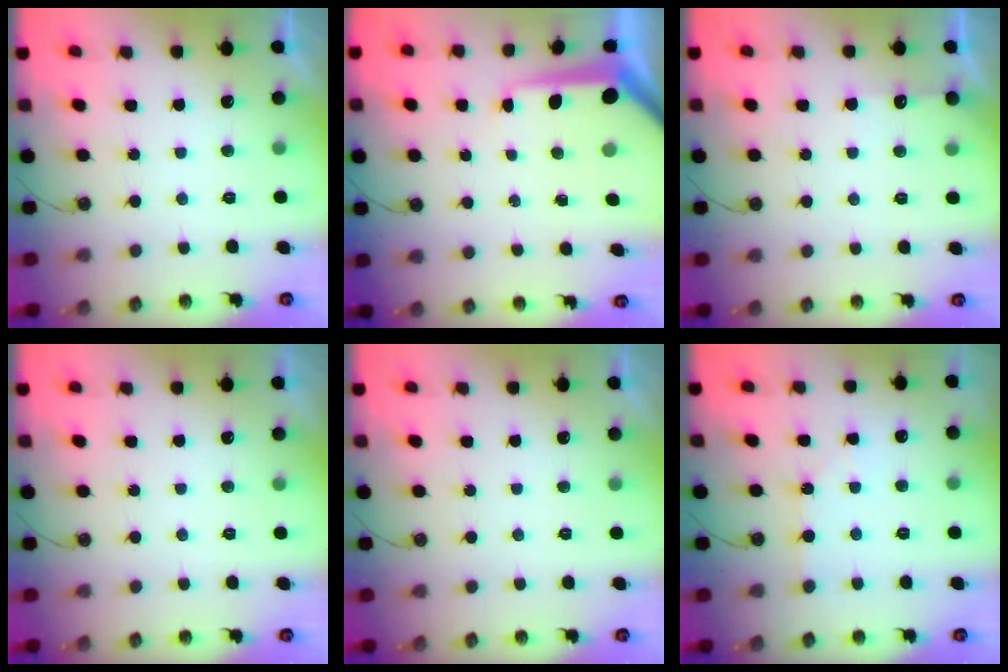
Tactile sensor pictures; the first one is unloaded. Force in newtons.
{"total": 8.1, "press": 8.1, "slide": 0.8}
{"total": 5.9, "press": 5.9, "slide": 0.8}
{"total": 0.0}
{"total": 0.0}
{"total": 0.9, "press": 0.9, "slide": 0.1}